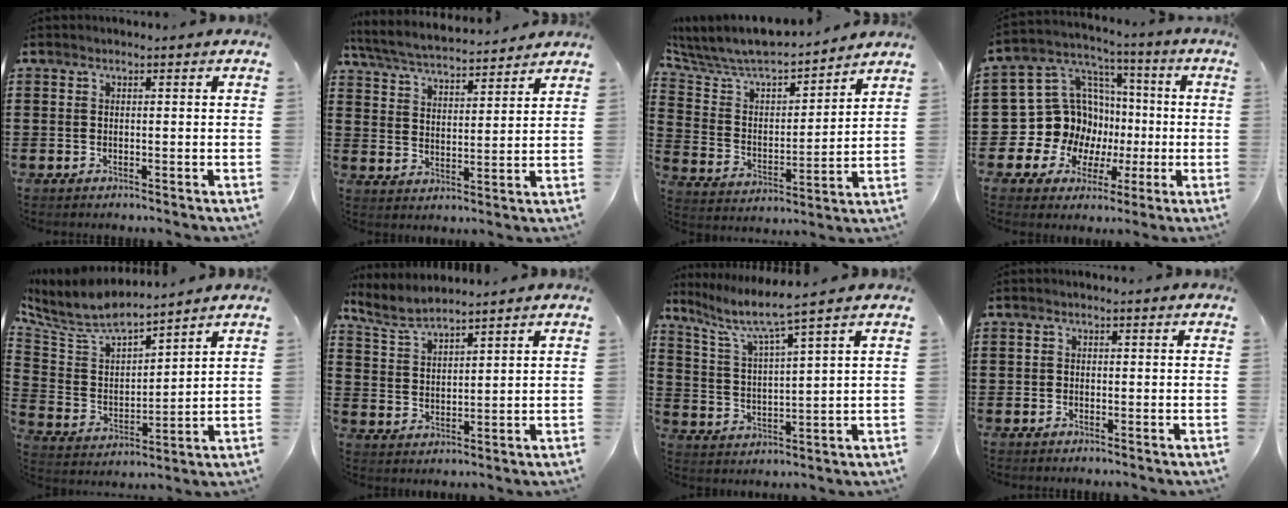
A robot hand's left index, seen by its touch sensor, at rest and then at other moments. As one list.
[{"total": 5.0, "force": [4.8, 0.3, 1.2], "torque": [-0.047, -0.029, 0.080]}, {"total": 7.4, "force": [7.0, 1.1, 2.0], "torque": [-0.075, -0.055, 0.116]}, {"total": 14.1, "force": [-0.8, 13.2, 4.8], "torque": [-0.143, -0.021, 0.007]}, {"total": 7.5, "force": [6.8, 1.4, 2.7], "torque": [-0.086, -0.044, 0.116]}, {"total": 4.5, "force": [4.2, 0.6, 1.5], "torque": [-0.046, -0.013, 0.077]}, {"total": 4.8, "force": [3.7, 0.0, 3.1], "torque": [-0.082, -0.028, 0.052]}, {"total": 0.7, "force": [-0.4, 0.5, 0.2], "torque": [-0.005, 0.000, -0.009]}]